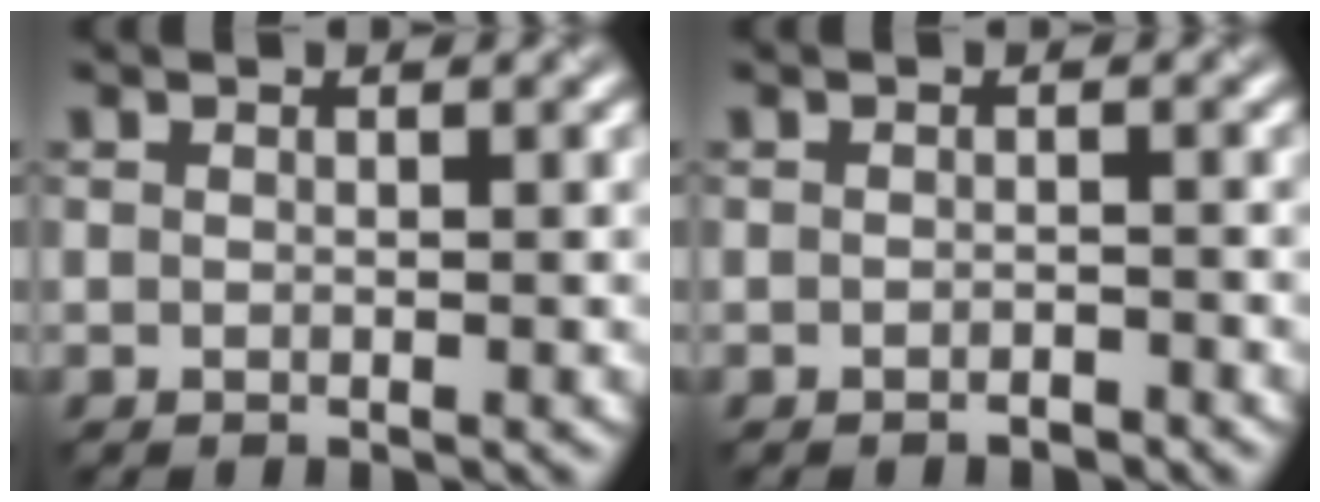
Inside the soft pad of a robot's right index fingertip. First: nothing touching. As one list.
[{"total": 1.1, "force": [-1.1, 0.0, 0.2], "torque": [-0.001, 0.002, -0.014]}]